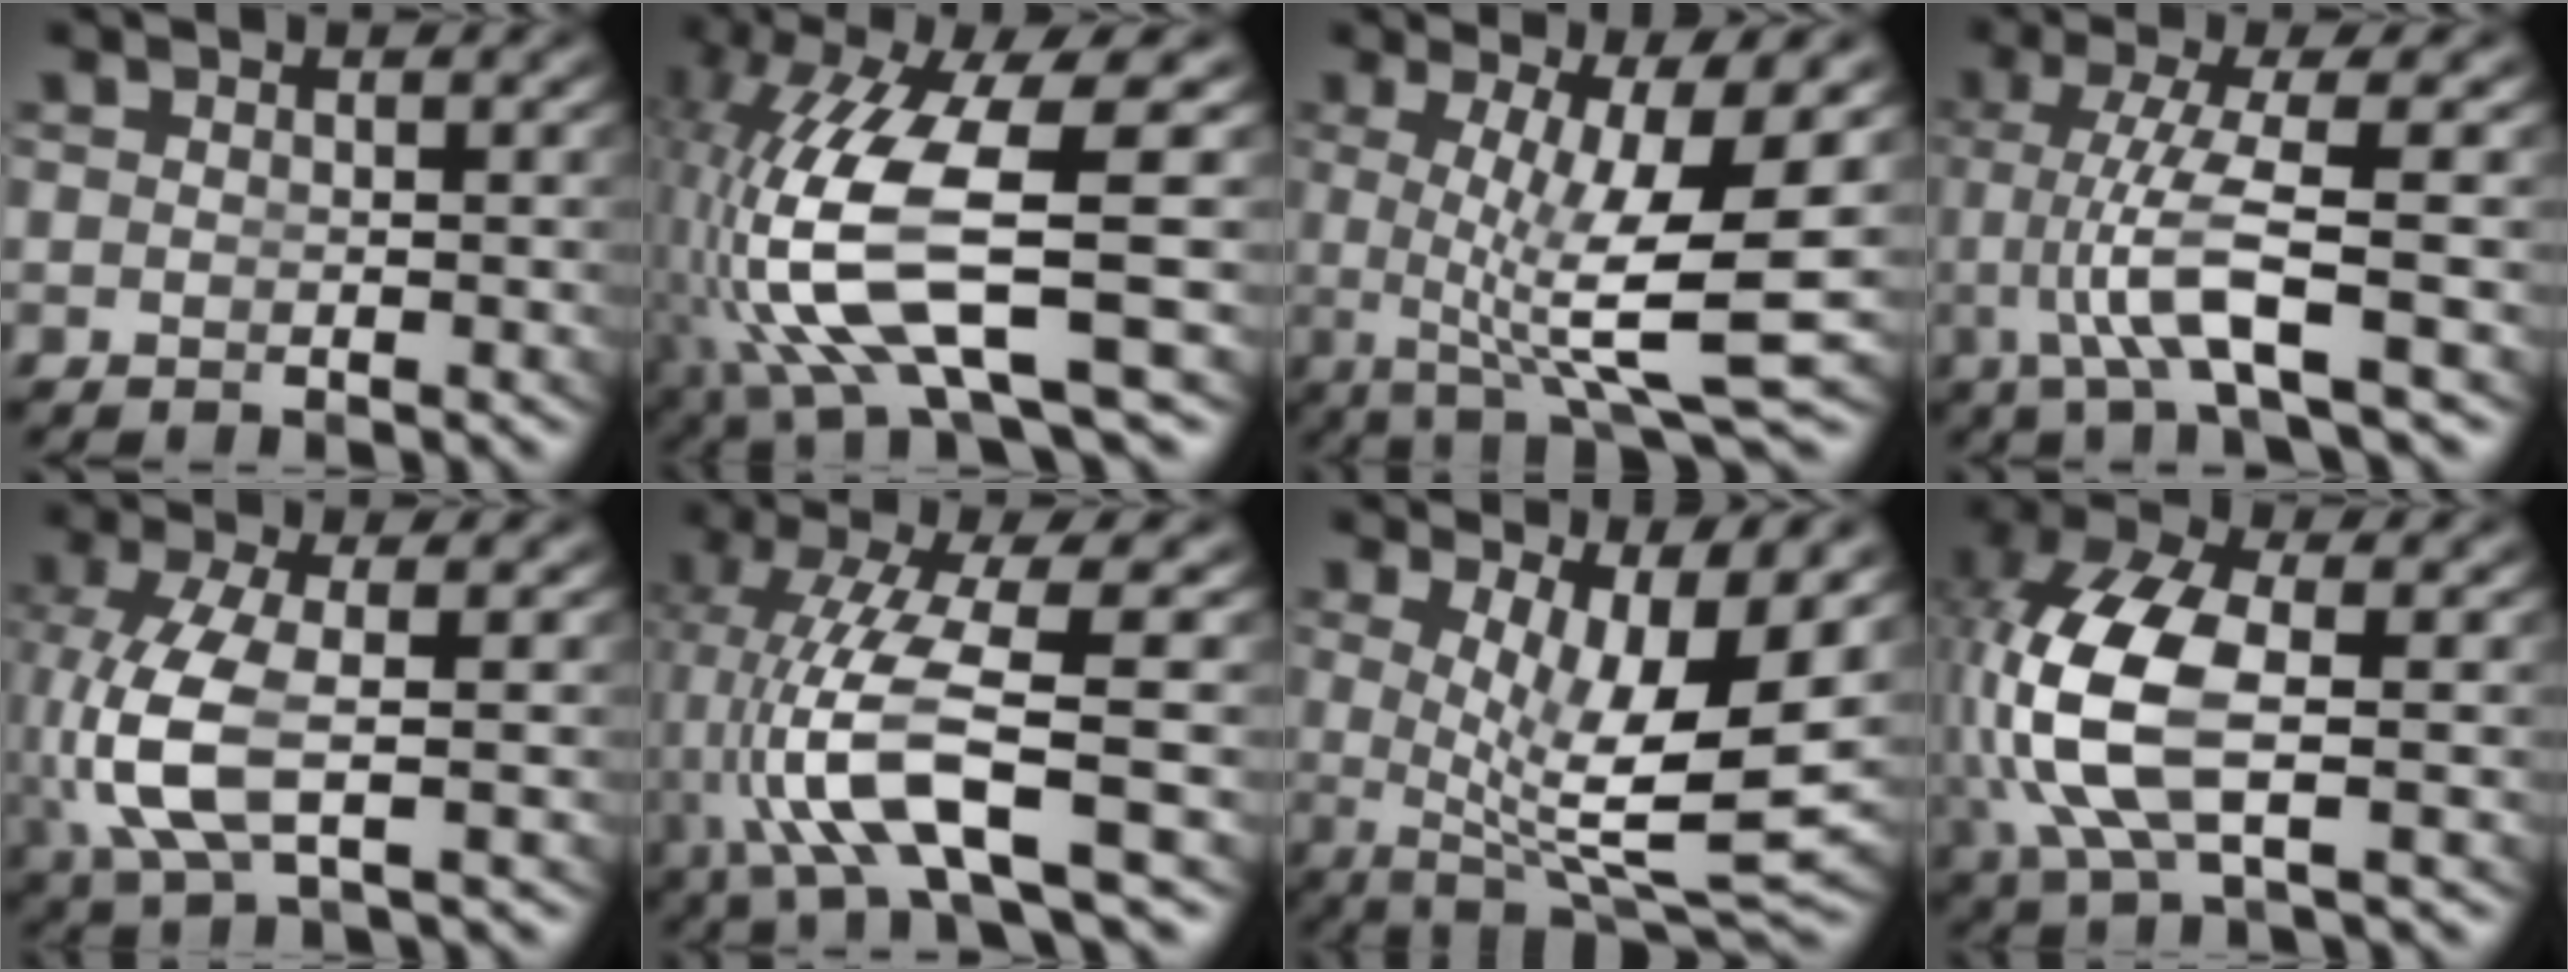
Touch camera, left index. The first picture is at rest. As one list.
[{"total": 9.9, "force": [-1.4, 3.6, 9.1], "torque": [-0.205, -0.029, 0.000]}, {"total": 9.1, "force": [-0.5, 1.9, 8.9], "torque": [-0.139, -0.024, 0.003]}, {"total": 5.6, "force": [-0.6, 0.5, 5.6], "torque": [-0.120, -0.012, -0.004]}, {"total": 5.7, "force": [-0.4, 2.3, 5.2], "torque": [-0.139, -0.021, 0.013]}, {"total": 7.6, "force": [-1.3, 2.3, 7.1], "torque": [-0.158, -0.016, -0.010]}, {"total": 10.2, "force": [0.4, 3.6, 9.5], "torque": [-0.152, -0.039, 0.025]}, {"total": 7.3, "force": [0.2, 3.2, 6.5], "torque": [-0.165, -0.018, 0.018]}]